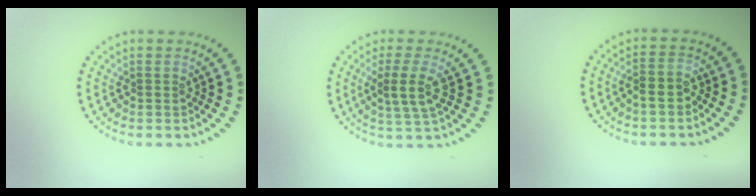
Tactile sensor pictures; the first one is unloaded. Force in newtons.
{"total": 2.8, "press": 2.6, "slide": 1.2}
{"total": 1.5, "press": 1.3, "slide": 0.6}